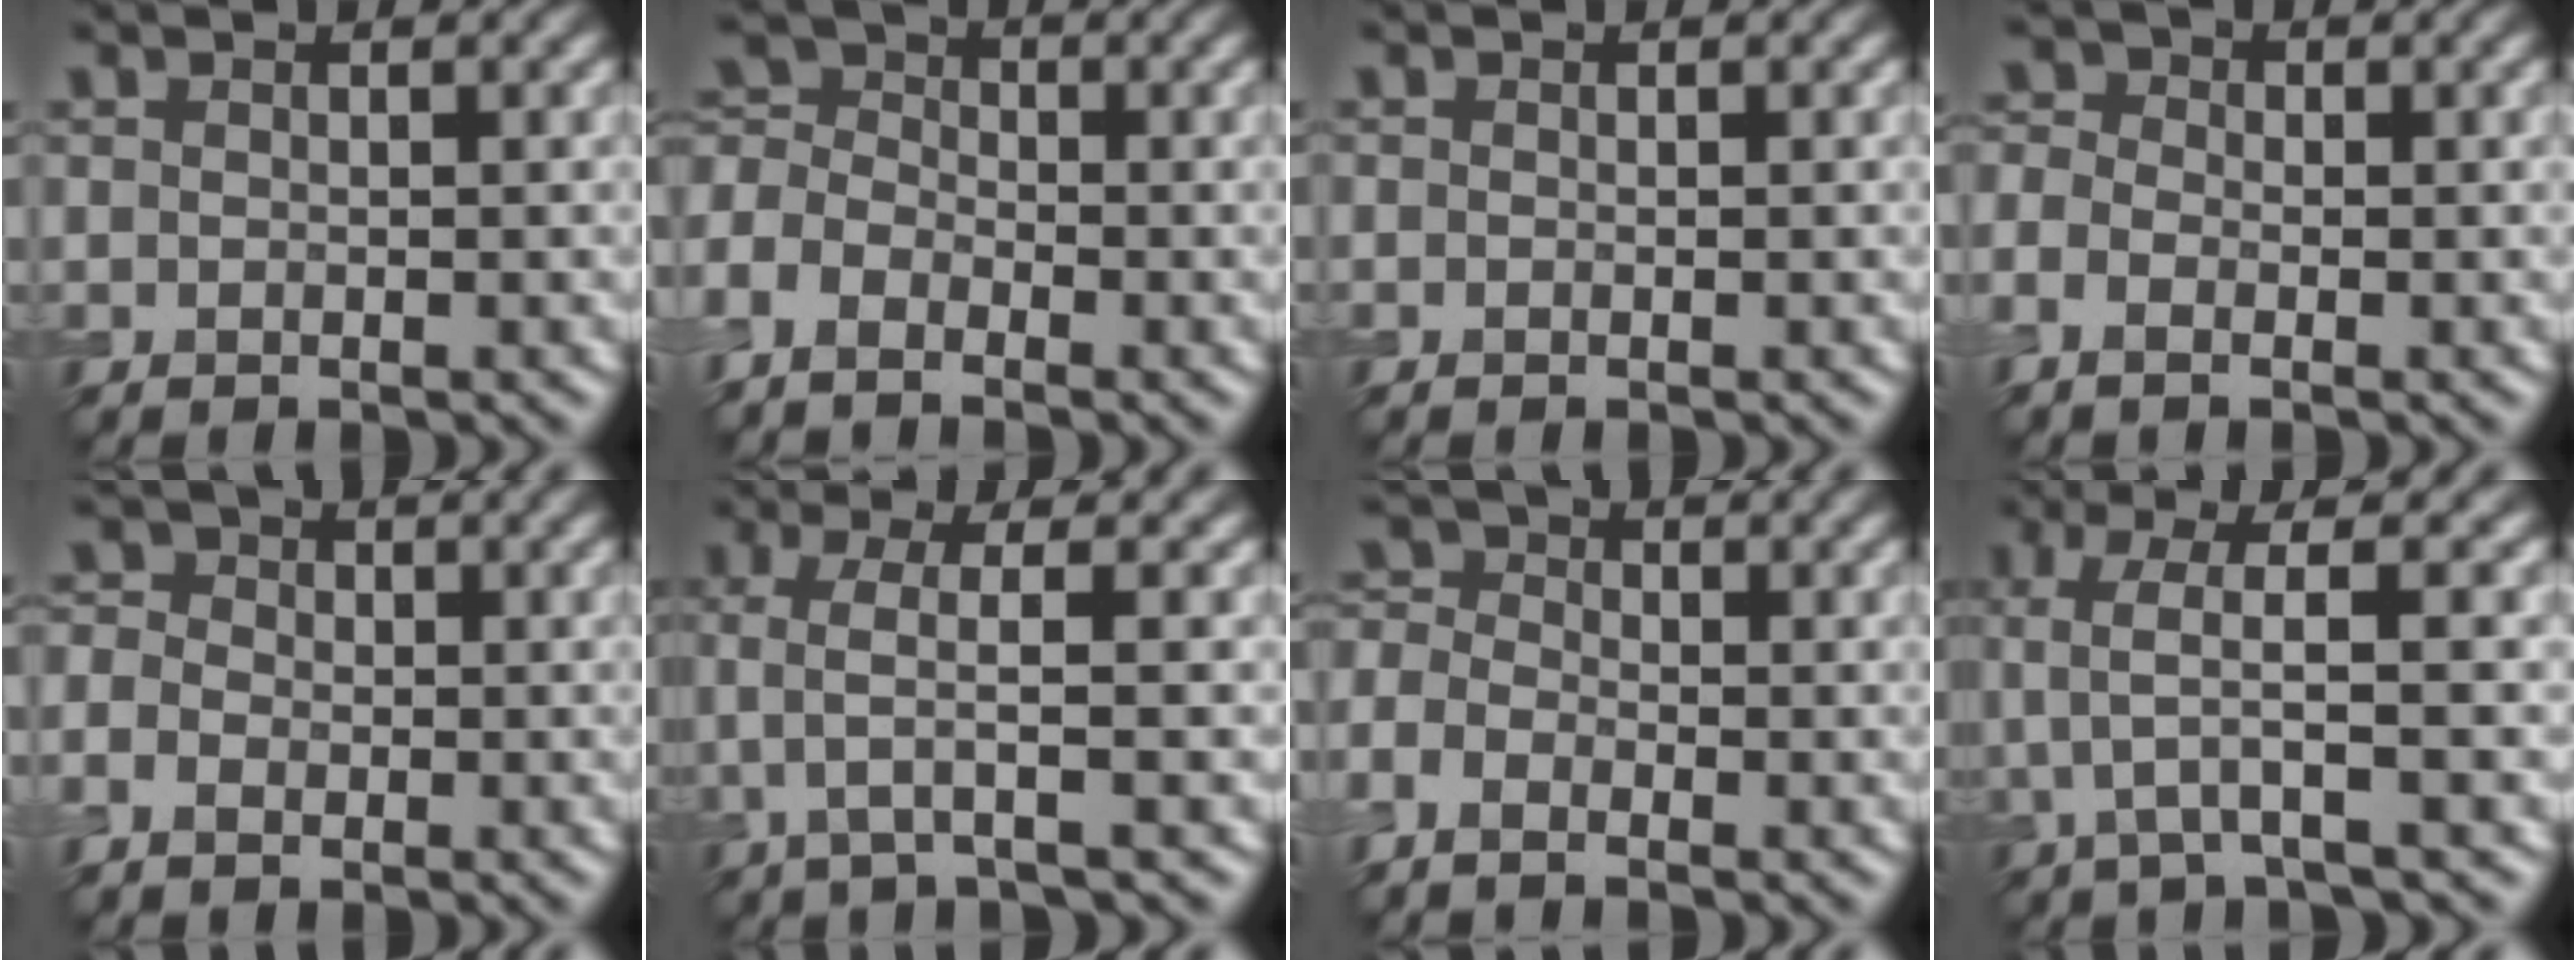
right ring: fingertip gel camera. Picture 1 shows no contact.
{"total": 4.8, "force": [-3.0, 2.7, 2.6], "torque": [-0.062, 0.001, -0.060]}
{"total": 0.0}
{"total": 2.9, "force": [-1.1, 2.1, 1.7], "torque": [-0.028, 0.005, -0.030]}
{"total": 3.7, "force": [-1.0, 3.1, 1.6], "torque": [-0.020, 0.008, -0.034]}
{"total": 3.5, "force": [0.1, 0.8, 3.4], "torque": [-0.065, 0.005, 0.000]}
{"total": 3.4, "force": [-1.9, 2.2, 1.8], "torque": [-0.038, 0.004, -0.045]}
{"total": 4.5, "force": [0.5, 1.0, 4.4], "torque": [-0.084, 0.012, 0.006]}